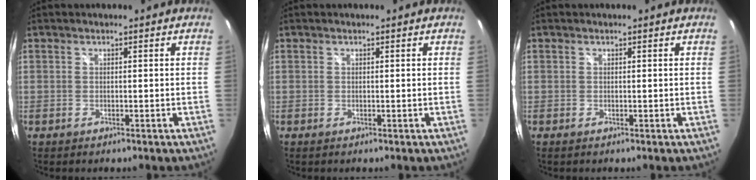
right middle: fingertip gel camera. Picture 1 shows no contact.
{"total": 0.0}
{"total": 0.0}